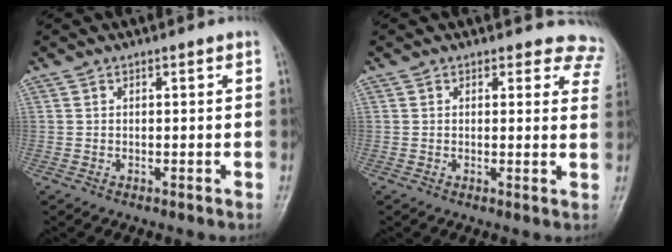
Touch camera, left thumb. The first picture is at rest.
{"total": 8.1, "force": [7.3, 3.4, 0.3], "torque": [0.059, -0.032, 0.041]}